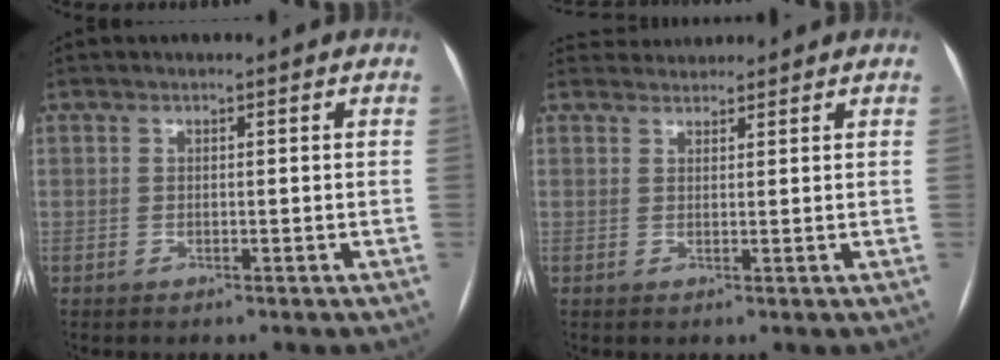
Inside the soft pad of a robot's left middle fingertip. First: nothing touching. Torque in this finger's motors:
{"motor_torque": [0.01, -0.03, -0.04, -0.01]}